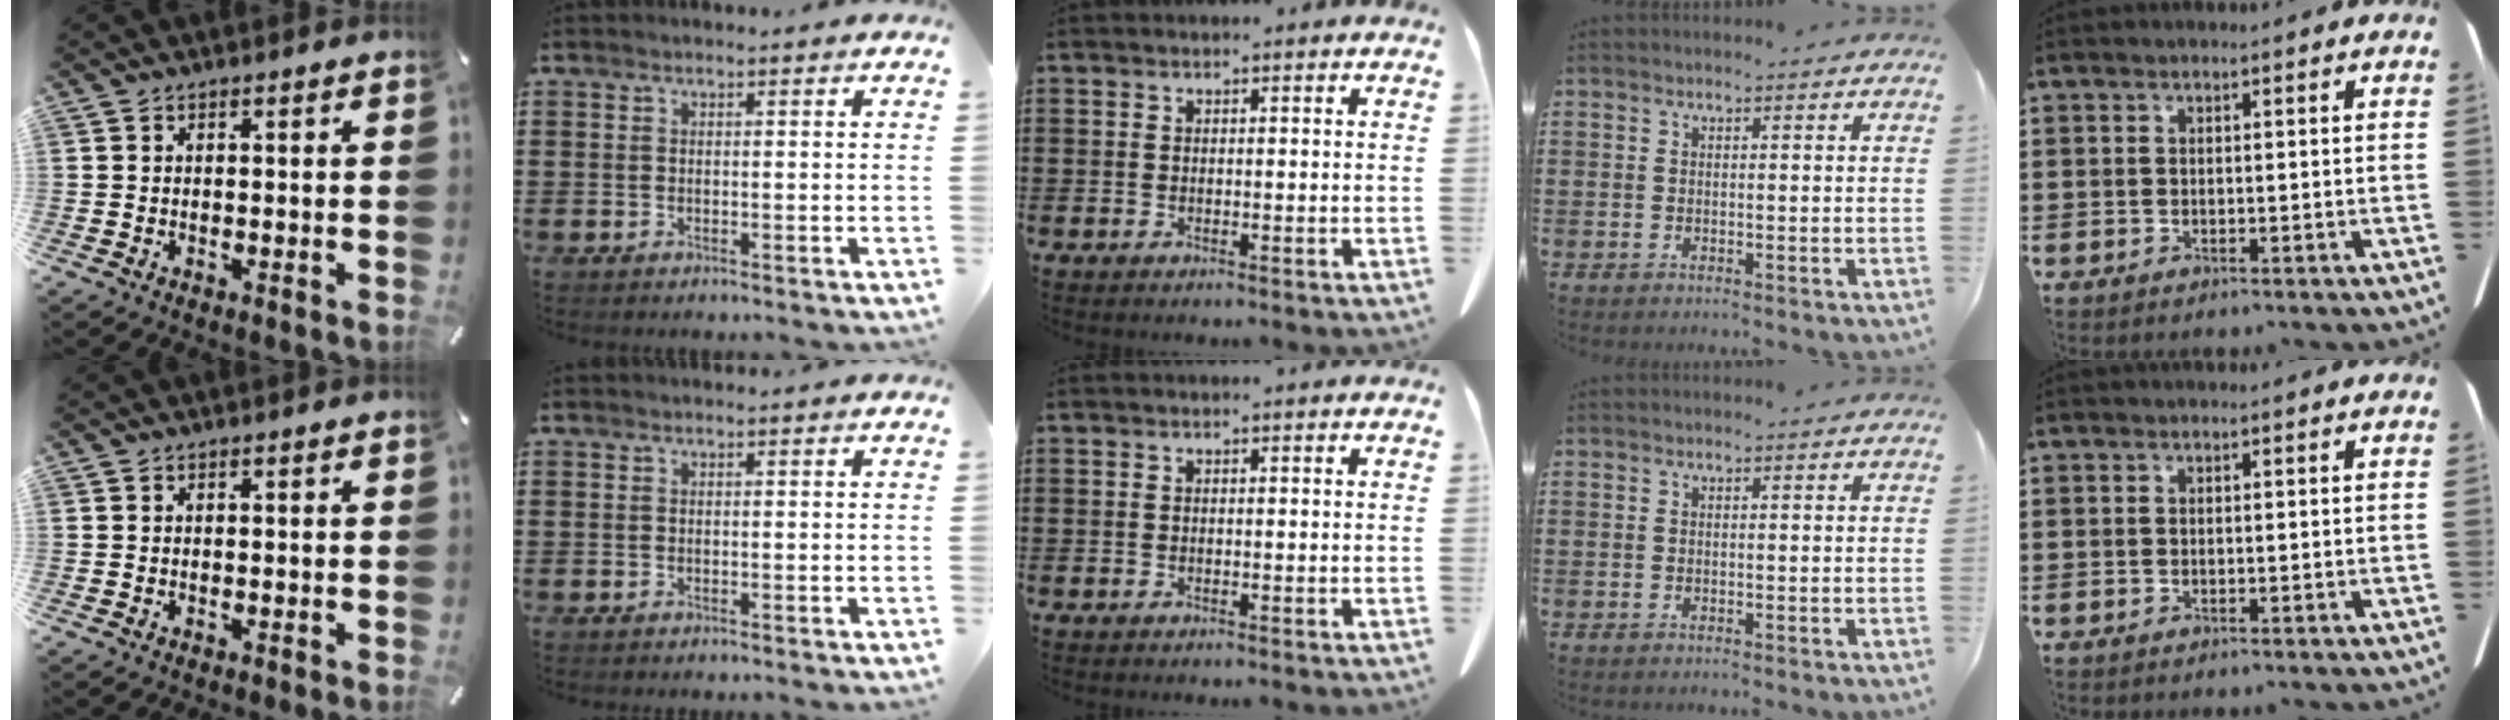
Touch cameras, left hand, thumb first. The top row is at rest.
{}